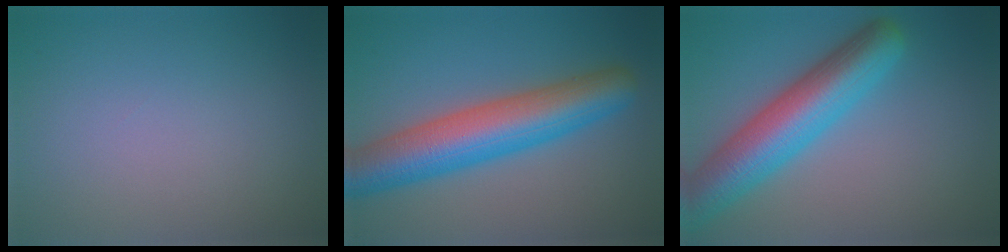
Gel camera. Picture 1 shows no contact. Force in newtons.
{"total": 9.0, "press": 9.0, "slide": 0.2}
{"total": 8.4, "press": 8.4, "slide": 0.3}